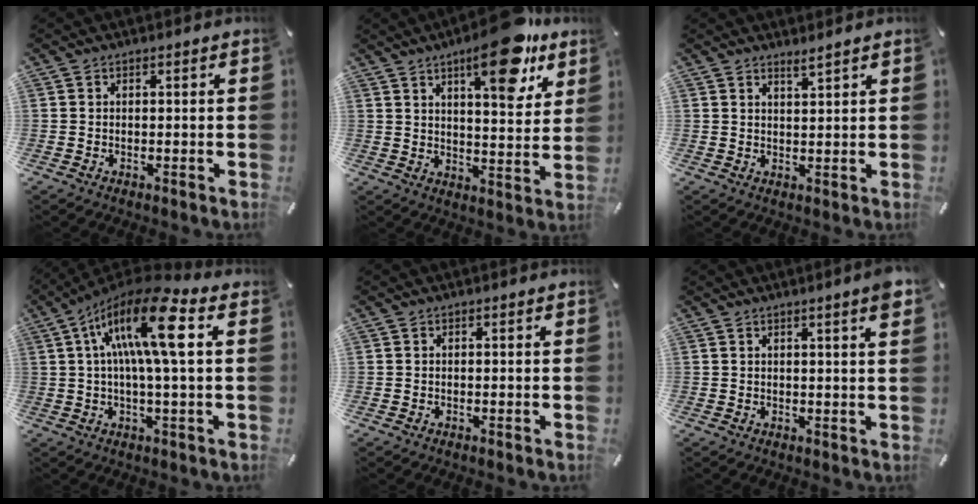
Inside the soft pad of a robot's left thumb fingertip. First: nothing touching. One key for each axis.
{"total": 17.2, "fx": 10.9, "fy": 6.0, "fz": 12.0, "tx": -0.159, "ty": -0.064, "tz": 0.171}
{"total": 2.3, "fx": 2.2, "fy": -0.1, "fz": 0.9, "tx": -0.021, "ty": -0.010, "tz": 0.040}
{"total": 16.7, "fx": 4.1, "fy": 3.8, "fz": 15.8, "tx": -0.303, "ty": 0.004, "tz": 0.057}
{"total": 0.0}
{"total": 4.0, "fx": 1.9, "fy": 0.1, "fz": 3.5, "tx": -0.051, "ty": -0.012, "tz": 0.029}